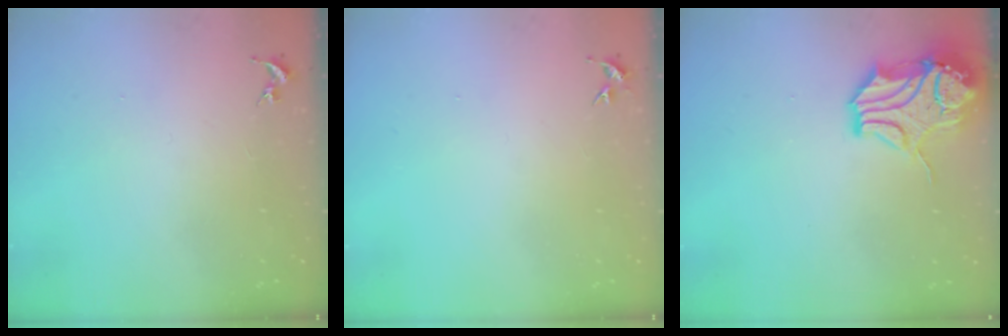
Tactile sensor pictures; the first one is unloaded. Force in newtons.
{"total": 4.2, "press": 4.2, "slide": 0.5}
{"total": 16.7, "press": 16.6, "slide": 1.9}